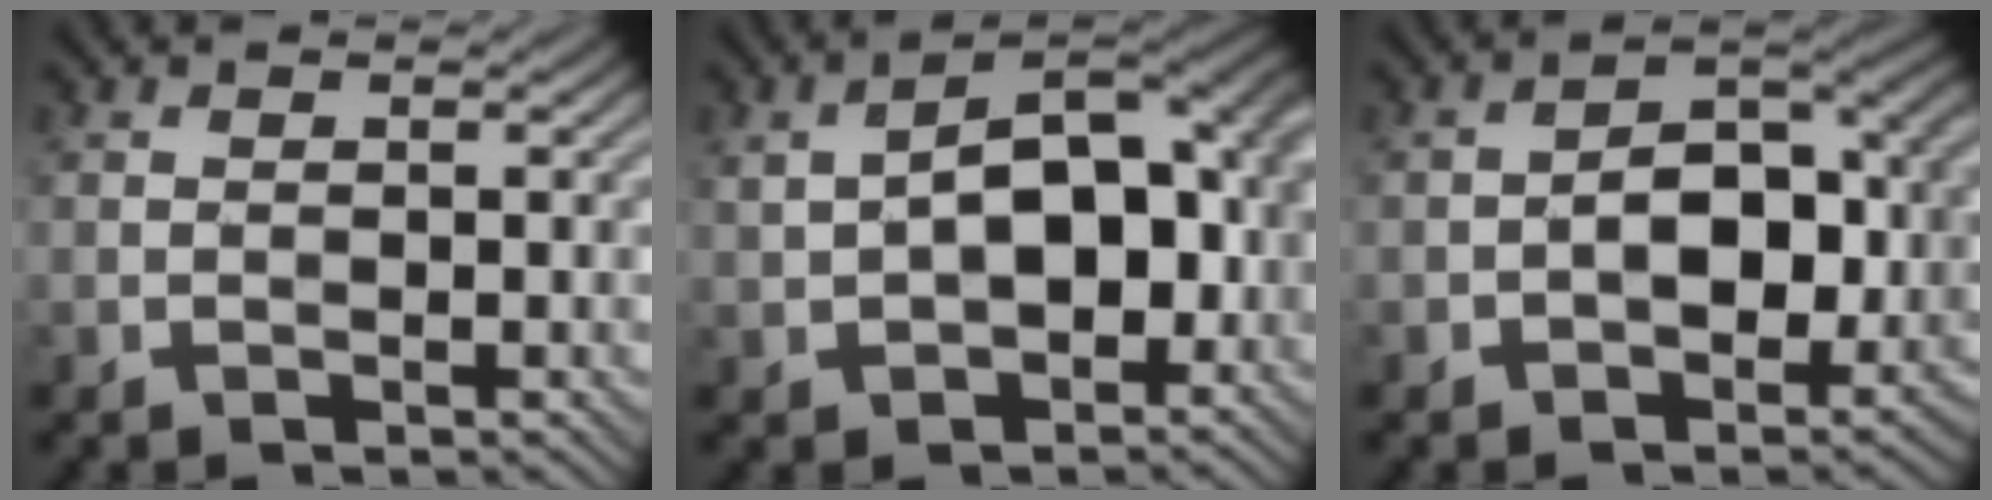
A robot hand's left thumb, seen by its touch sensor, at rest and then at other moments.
{"total": 12.5, "force": [-0.1, 7.6, 9.9], "torque": [-0.166, 0.002, 0.004]}
{"total": 7.5, "force": [-2.2, 4.6, 5.5], "torque": [-0.069, 0.004, -0.045]}